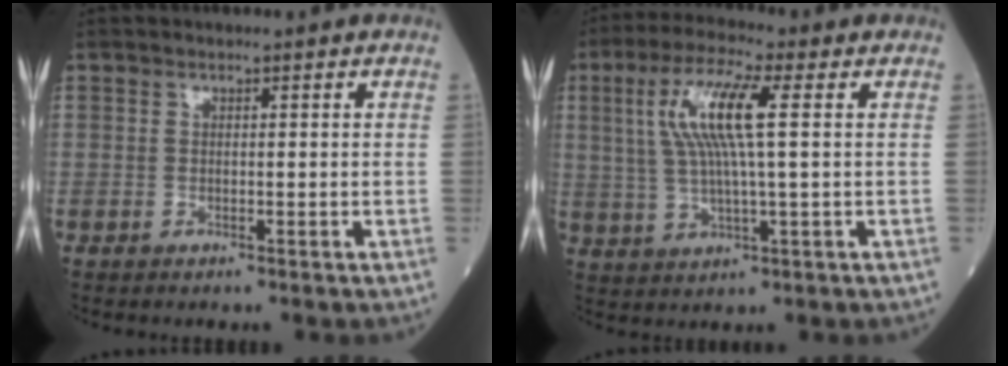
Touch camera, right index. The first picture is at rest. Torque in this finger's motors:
{"motor_torque": [1.26, 0.28, 0.70, 0.21]}